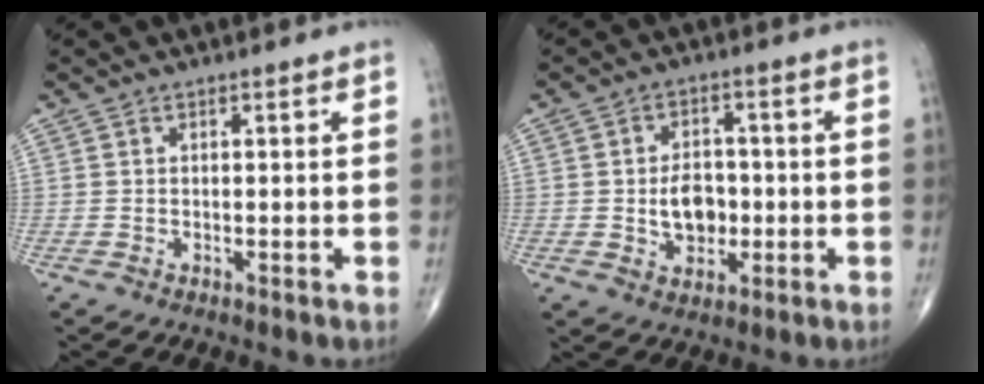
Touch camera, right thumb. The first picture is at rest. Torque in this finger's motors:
{"motor_torque": [0.06, 0.06, 0.10, -0.02, 0.02]}